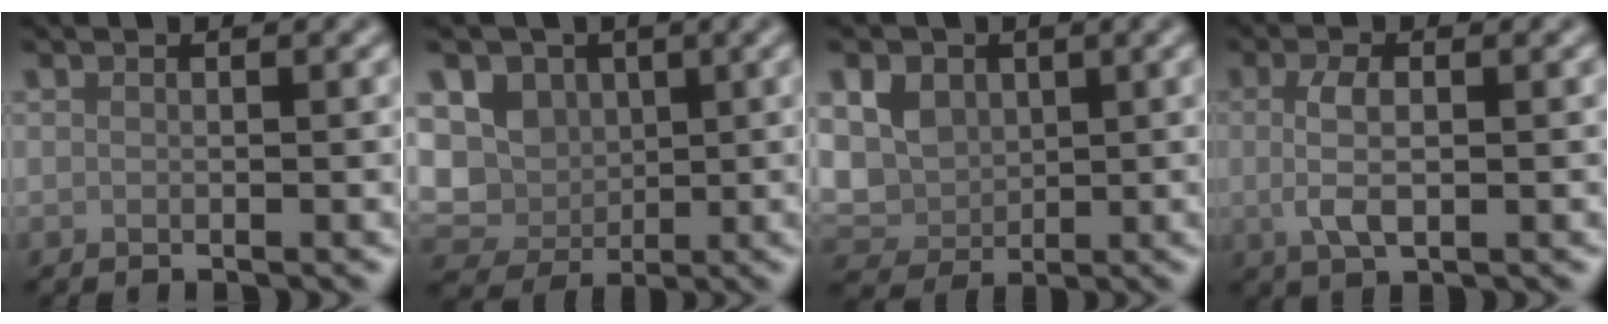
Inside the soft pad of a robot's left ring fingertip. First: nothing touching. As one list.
[{"total": 7.2, "force": [0.7, 6.2, 3.6], "torque": [-0.051, 0.004, -0.009]}, {"total": 6.1, "force": [1.3, 4.9, 3.4], "torque": [-0.074, 0.011, 0.013]}, {"total": 3.2, "force": [0.1, 1.3, 2.9], "torque": [-0.064, -0.002, 0.000]}]